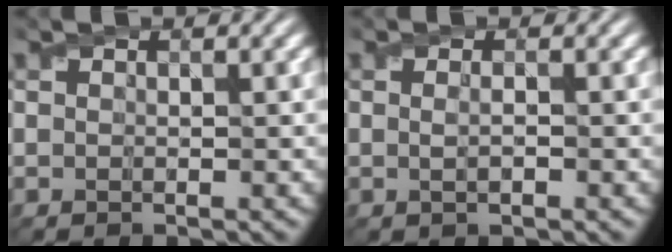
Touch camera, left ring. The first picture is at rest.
{"total": 1.1, "force": [-0.1, 0.3, 1.1], "torque": [-0.022, -0.003, -0.003]}